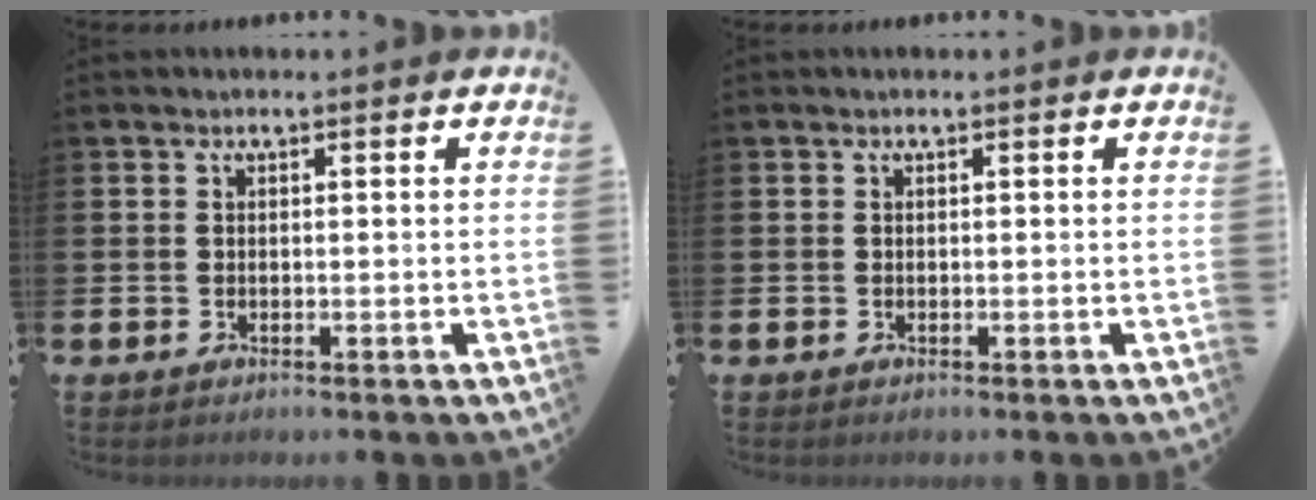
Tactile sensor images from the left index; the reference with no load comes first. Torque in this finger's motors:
{"motor_torque": [-0.14, -0.07, -0.03, 0.02]}